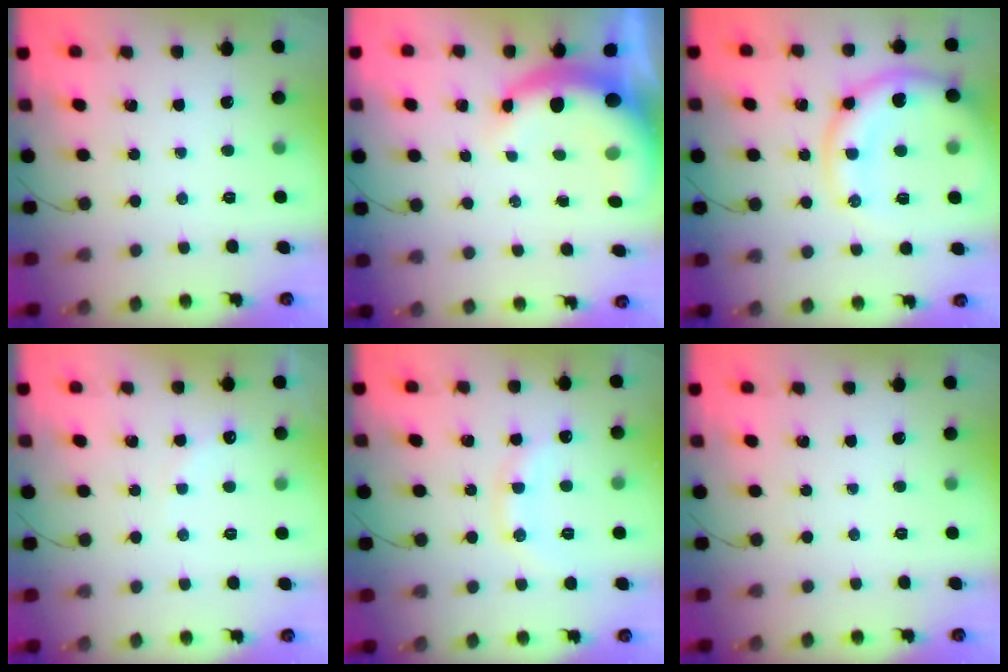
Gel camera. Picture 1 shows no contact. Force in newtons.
{"total": 9.4, "press": 9.2, "slide": 2.1}
{"total": 13.5, "press": 13.3, "slide": 2.5}
{"total": 6.8, "press": 6.6, "slide": 1.5}
{"total": 12.3, "press": 12.2, "slide": 0.8}
{"total": 0.0}